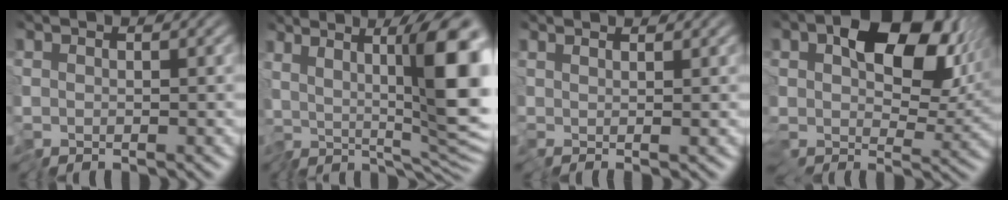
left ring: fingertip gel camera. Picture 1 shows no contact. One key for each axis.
{"total": 11.0, "fx": 2.4, "fy": 3.4, "fz": 10.1, "tx": -0.169, "ty": -0.002, "tz": 0.037}
{"total": 1.2, "fx": 1.1, "fy": -0.6, "fz": 0.2, "tx": -0.005, "ty": 0.004, "tz": 0.018}
{"total": 11.8, "fx": 4.0, "fy": 7.1, "fz": 8.6, "tx": -0.144, "ty": -0.009, "tz": 0.075}